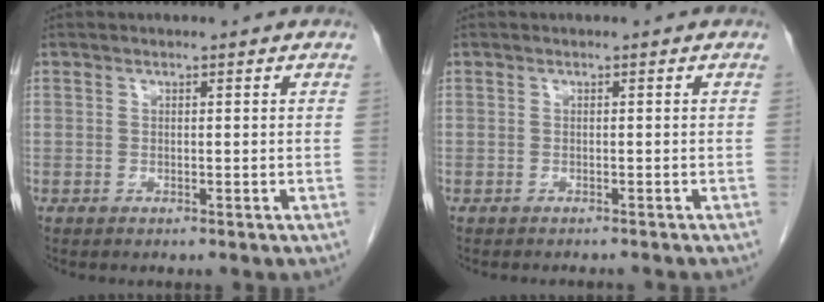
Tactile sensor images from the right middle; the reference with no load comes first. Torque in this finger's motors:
{"motor_torque": [0.05, -0.05, -0.01, 0.00]}